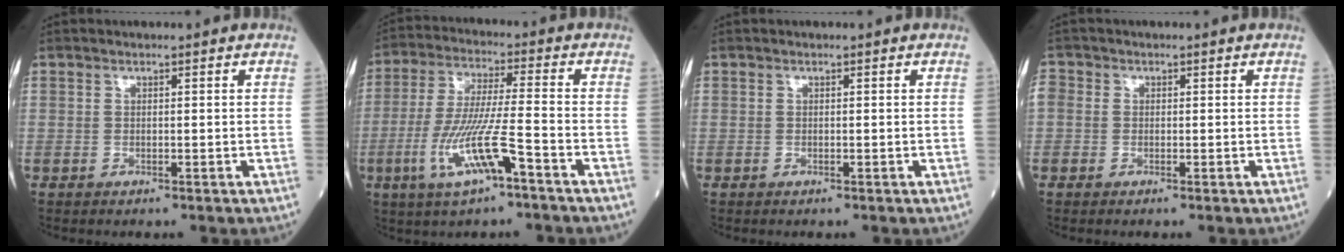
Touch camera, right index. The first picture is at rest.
{"total": 11.1, "force": [-5.0, 0.5, 9.9], "torque": [-0.202, -0.013, -0.093]}
{"total": 0.0}
{"total": 2.8, "force": [-0.3, 2.5, 1.1], "torque": [-0.035, 0.009, -0.009]}